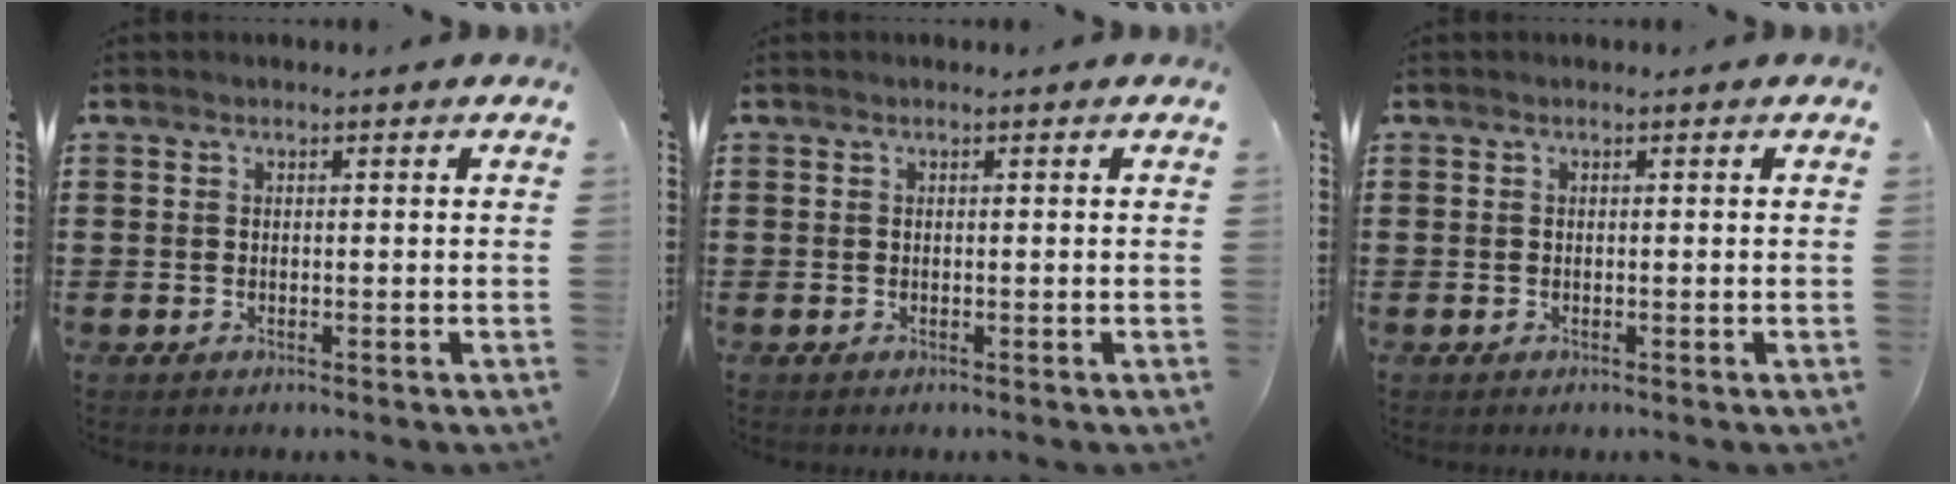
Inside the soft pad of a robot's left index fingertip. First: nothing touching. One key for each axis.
{"total": 0.0}
{"total": 0.0}